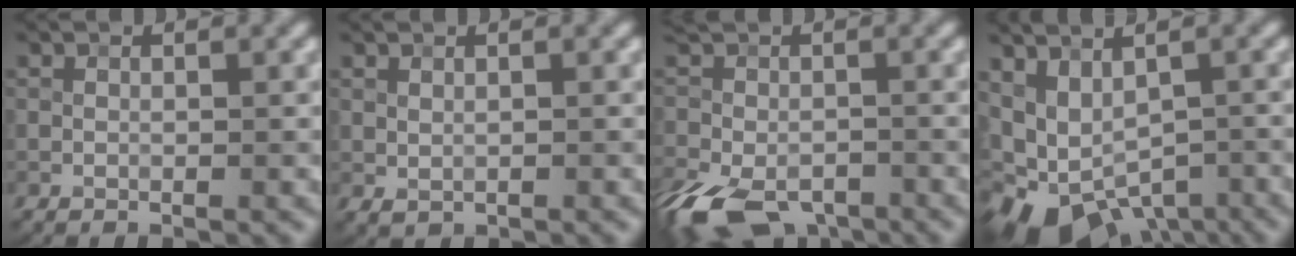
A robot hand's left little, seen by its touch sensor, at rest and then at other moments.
{"total": 0.6, "force": [0.2, 0.4, 0.4], "torque": [-0.008, -0.004, 0.010]}
{"total": 9.8, "force": [-5.7, 5.4, 5.9], "torque": [-0.126, -0.041, -0.099]}
{"total": 9.0, "force": [-4.3, 5.2, 5.9], "torque": [-0.096, -0.016, -0.048]}